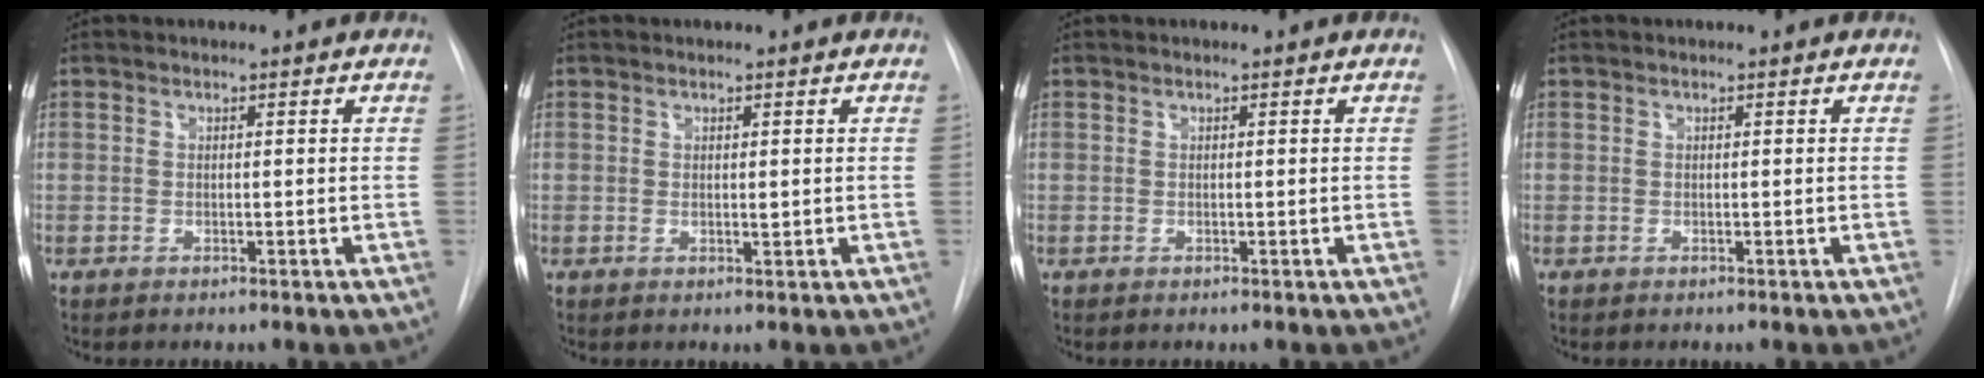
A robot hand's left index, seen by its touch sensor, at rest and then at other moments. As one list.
[{"total": 0.8, "force": [0.3, 0.2, 0.7], "torque": [-0.010, -0.002, 0.005]}, {"total": 0.0}, {"total": 0.0}]